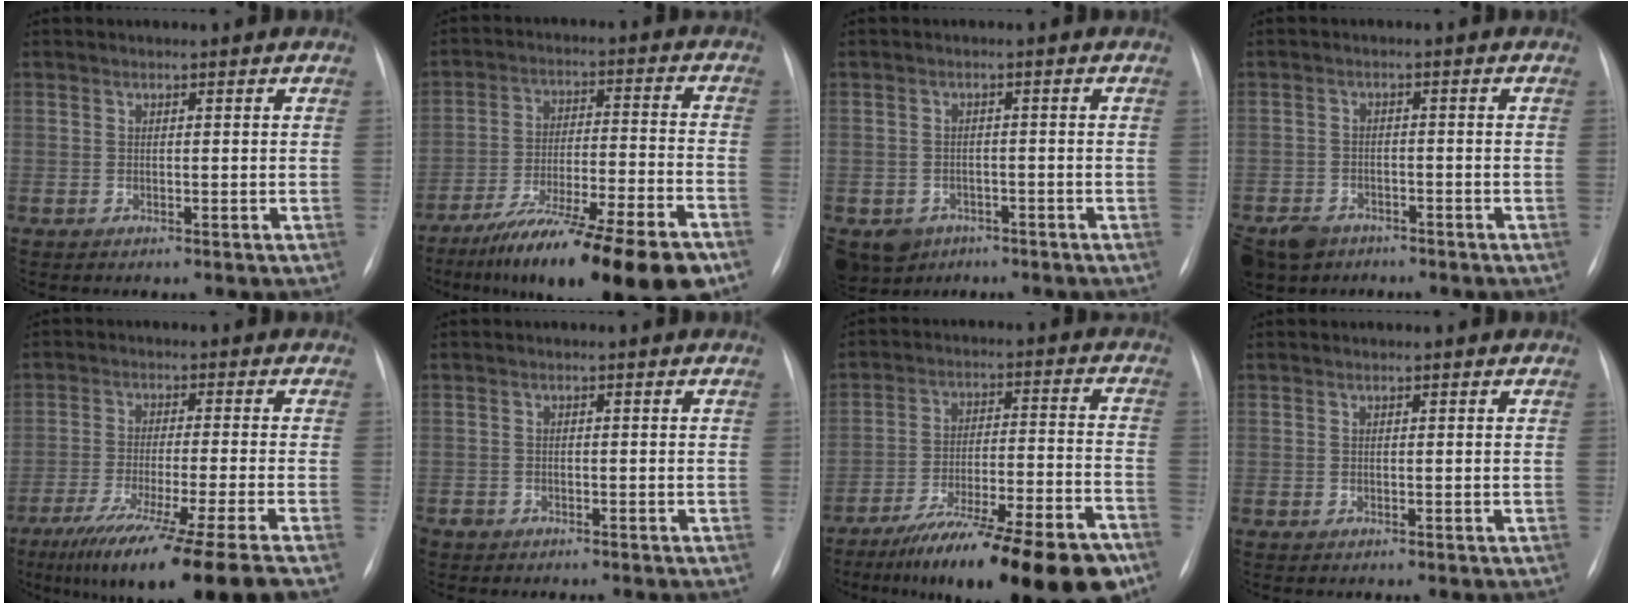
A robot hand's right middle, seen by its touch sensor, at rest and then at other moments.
{"total": 20.8, "force": [-15.2, 1.3, 14.2], "torque": [-0.179, -0.019, -0.249]}
{"total": 5.4, "force": [-3.3, 4.2, 1.0], "torque": [-0.016, 0.006, -0.045]}
{"total": 7.9, "force": [-5.7, 4.9, 2.4], "torque": [-0.059, -0.005, -0.095]}
{"total": 17.4, "force": [-12.7, -1.9, 11.8], "torque": [-0.163, -0.060, -0.203]}
{"total": 1.8, "force": [-1.5, 1.0, 0.2], "torque": [-0.008, 0.001, -0.024]}
{"total": 22.2, "force": [-16.8, 2.2, 14.3], "torque": [-0.164, -0.004, -0.267]}
{"total": 0.0}